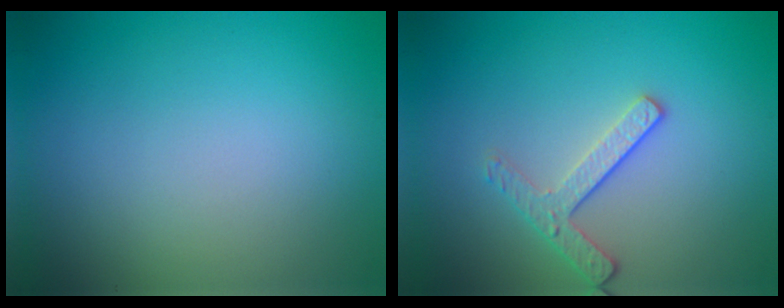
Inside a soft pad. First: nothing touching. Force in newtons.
{"total": 2.5, "press": 2.2, "slide": 1.1}